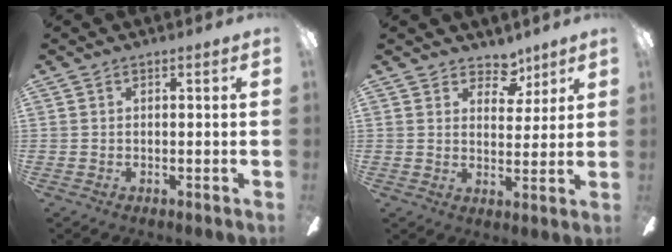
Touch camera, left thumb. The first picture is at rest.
{"total": 6.6, "force": [4.9, 4.0, 2.0], "torque": [-0.009, -0.030, 0.084]}